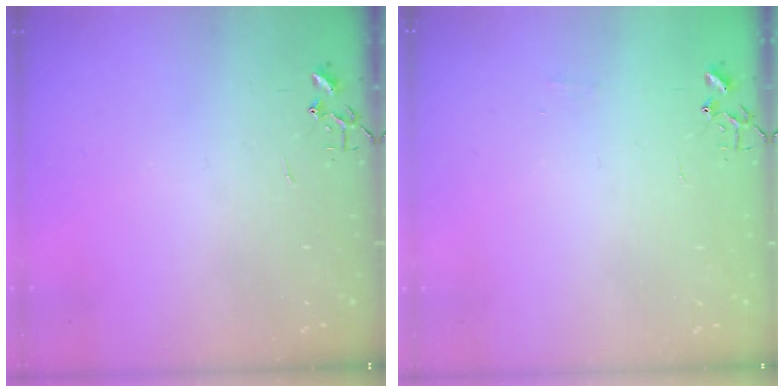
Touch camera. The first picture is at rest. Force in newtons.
{"total": 3.9, "press": 3.8, "slide": 0.6}